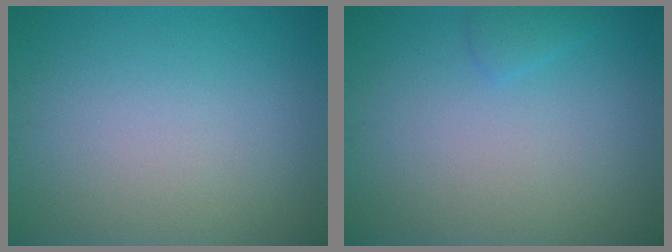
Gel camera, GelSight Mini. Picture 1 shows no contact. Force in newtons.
{"total": 0.9, "press": 0.9, "slide": 0.1}